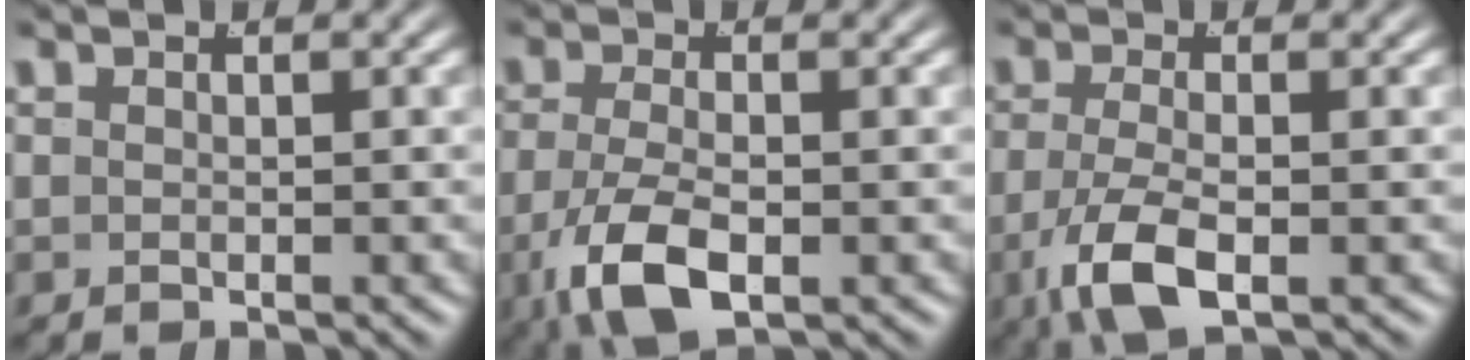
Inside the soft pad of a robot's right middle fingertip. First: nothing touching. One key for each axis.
{"total": 5.9, "fx": -2.3, "fy": 2.8, "fz": 4.7, "tx": -0.104, "ty": -0.033, "tz": -0.018}
{"total": 5.0, "fx": -2.0, "fy": 1.9, "fz": 4.2, "tx": -0.090, "ty": -0.027, "tz": -0.019}